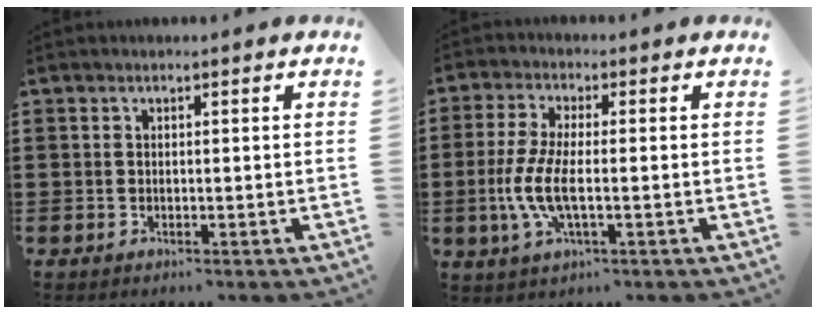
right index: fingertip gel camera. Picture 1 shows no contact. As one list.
[{"total": 7.0, "force": [-1.5, 2.2, 6.4], "torque": [-0.152, -0.013, -0.036]}]